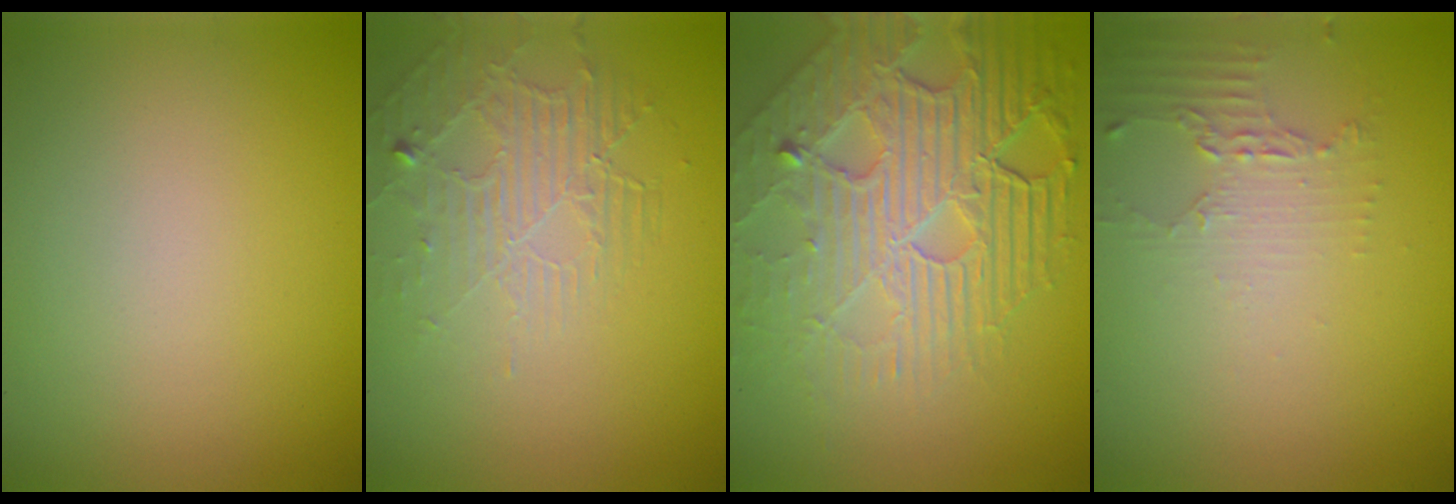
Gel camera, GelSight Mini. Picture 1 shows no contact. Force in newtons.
{"total": 2.2, "press": 1.4, "slide": 1.7}
{"total": 8.7, "press": 5.9, "slide": 6.4}
{"total": 2.1, "press": 1.5, "slide": 1.4}